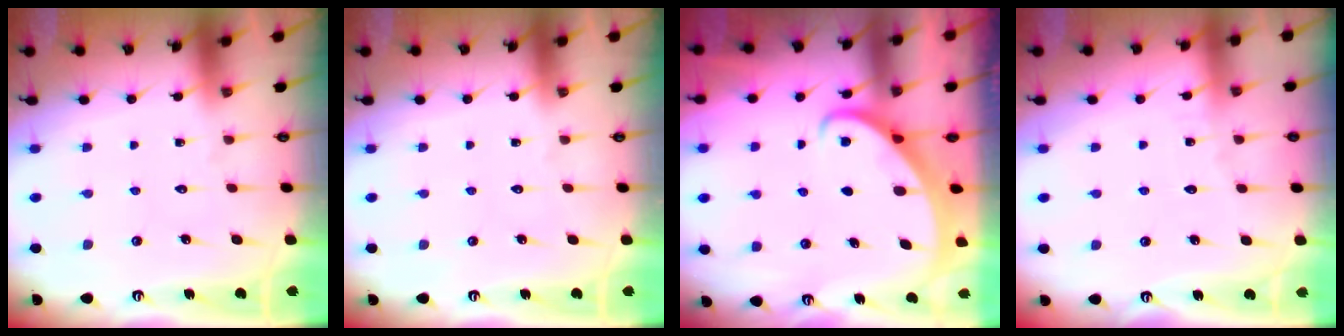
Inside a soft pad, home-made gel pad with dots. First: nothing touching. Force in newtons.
{"total": 0.0}
{"total": 2.0, "press": 1.9, "slide": 0.2}
{"total": 2.7, "press": 2.7, "slide": 0.2}